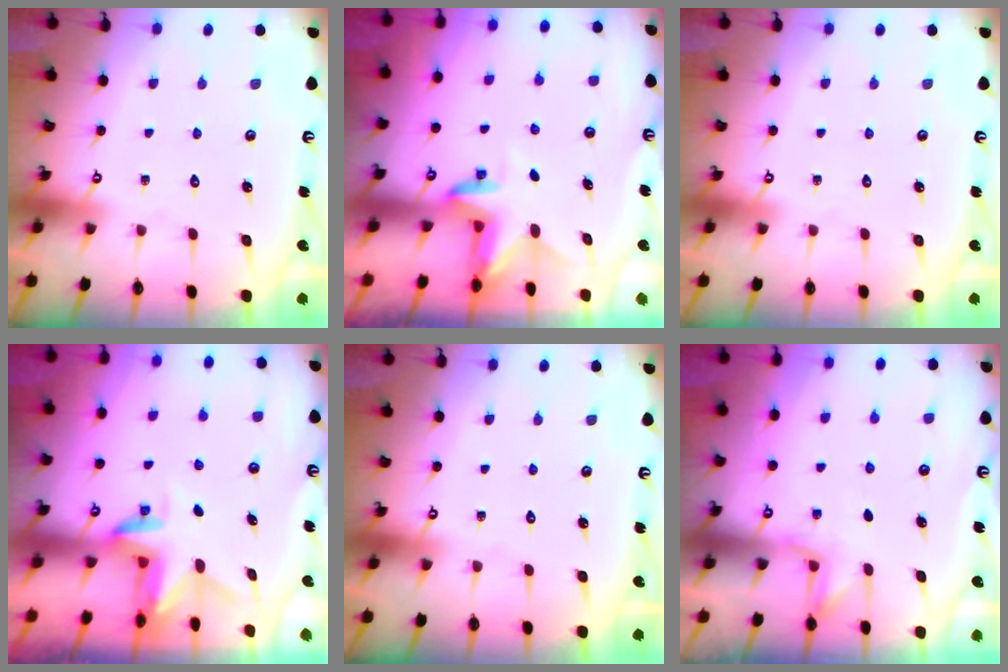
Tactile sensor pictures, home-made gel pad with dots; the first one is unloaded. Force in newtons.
{"total": 3.2, "press": 3.2, "slide": 0.1}
{"total": 0.0}
{"total": 2.9, "press": 2.9, "slide": 0.2}
{"total": 0.0}
{"total": 3.4, "press": 3.4, "slide": 0.5}